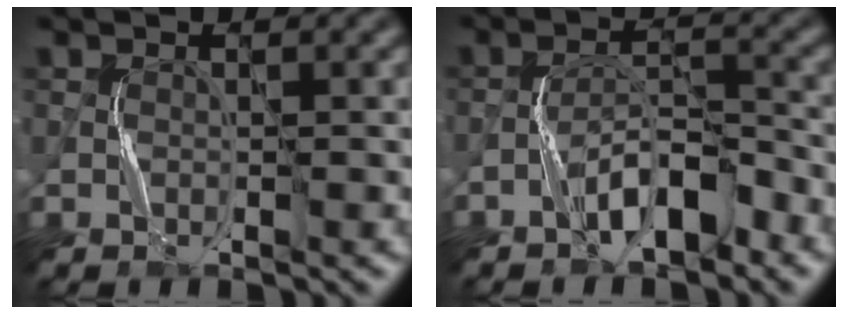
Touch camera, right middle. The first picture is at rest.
{"total": 4.4, "force": [-2.9, 1.5, 2.9], "torque": [-0.045, 0.018, -0.053]}